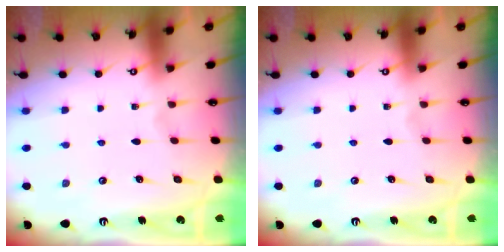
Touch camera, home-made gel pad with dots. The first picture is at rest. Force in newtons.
{"total": 0.0}